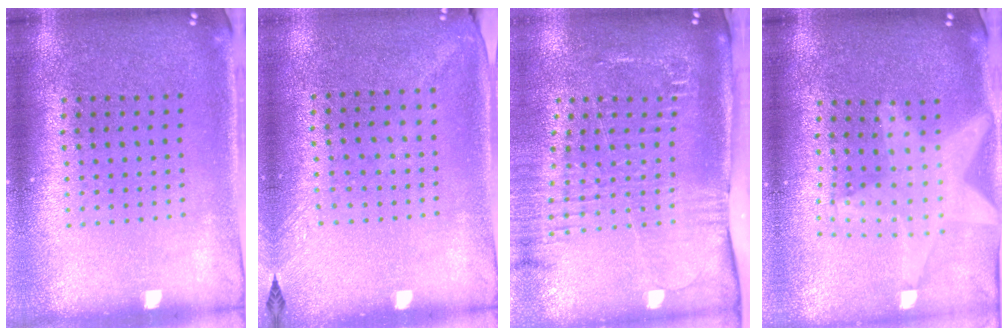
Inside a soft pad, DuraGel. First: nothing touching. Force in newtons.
{"total": 1.2, "press": 0.9, "slide": 0.7}
{"total": 2.6, "press": 2.0, "slide": 1.6}
{"total": 2.1, "press": 1.7, "slide": 1.2}